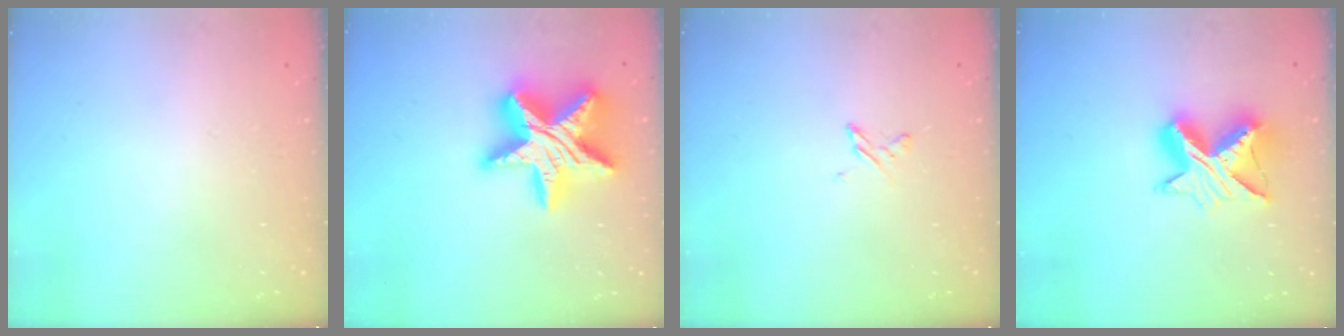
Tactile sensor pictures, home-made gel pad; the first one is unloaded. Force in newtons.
{"total": 24.6, "press": 24.5, "slide": 2.1}
{"total": 3.0, "press": 2.9, "slide": 0.4}
{"total": 11.5, "press": 11.4, "slide": 0.7}